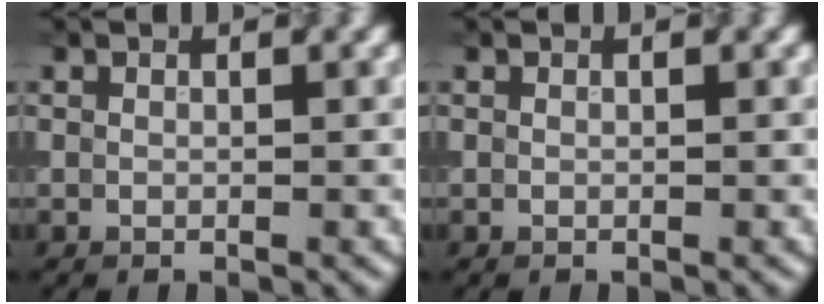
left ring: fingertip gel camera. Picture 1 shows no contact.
{"total": 0.0}